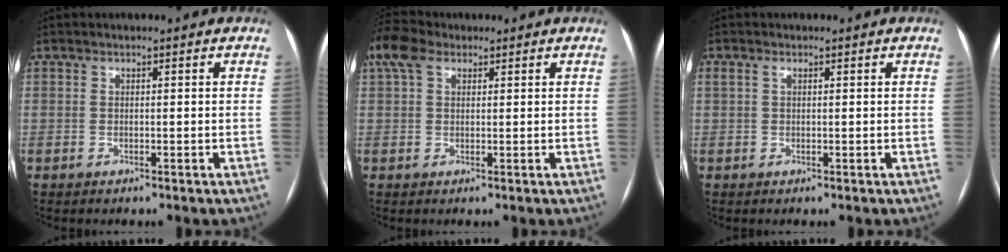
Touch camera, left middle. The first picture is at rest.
{"total": 5.7, "force": [3.3, 3.2, 3.4], "torque": [-0.083, 0.040, 0.067]}
{"total": 1.9, "force": [-1.7, -0.5, -0.5], "torque": [-0.007, 0.015, -0.014]}